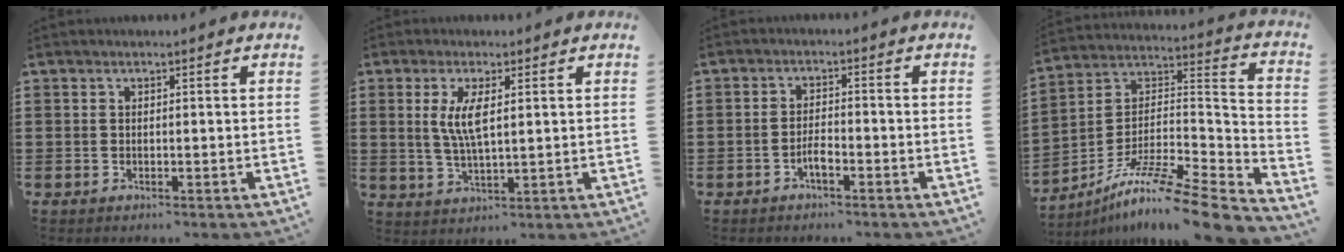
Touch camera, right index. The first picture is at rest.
{"total": 5.2, "force": [1.3, 1.3, 4.8], "torque": [-0.106, -0.001, 0.018]}
{"total": 2.5, "force": [-1.6, 0.7, 1.8], "torque": [-0.039, 0.000, -0.032]}
{"total": 10.7, "force": [-8.7, 0.5, 6.2], "torque": [-0.108, 0.000, -0.171]}